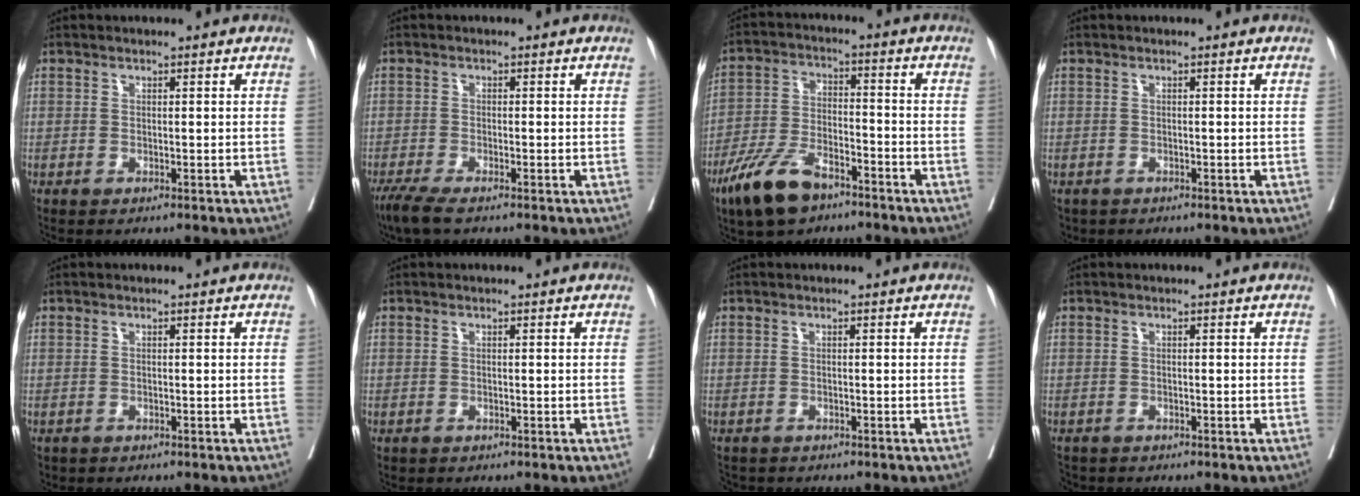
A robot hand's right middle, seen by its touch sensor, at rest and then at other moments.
{"total": 4.0, "force": [-3.0, 0.5, 2.6], "torque": [-0.049, -0.011, -0.056]}
{"total": 10.1, "force": [-7.0, 3.9, 6.2], "torque": [-0.132, -0.007, -0.135]}
{"total": 2.4, "force": [-1.8, 1.6, 0.4], "torque": [-0.009, -0.002, -0.030]}
{"total": 0.9, "force": [-0.7, 0.6, 0.1], "torque": [-0.011, 0.000, -0.010]}
{"total": 0.0}
{"total": 2.8, "force": [-2.4, 1.4, 0.5], "torque": [-0.010, -0.003, -0.037]}
{"total": 2.7, "force": [-2.3, 1.3, 0.4], "torque": [-0.009, -0.004, -0.039]}